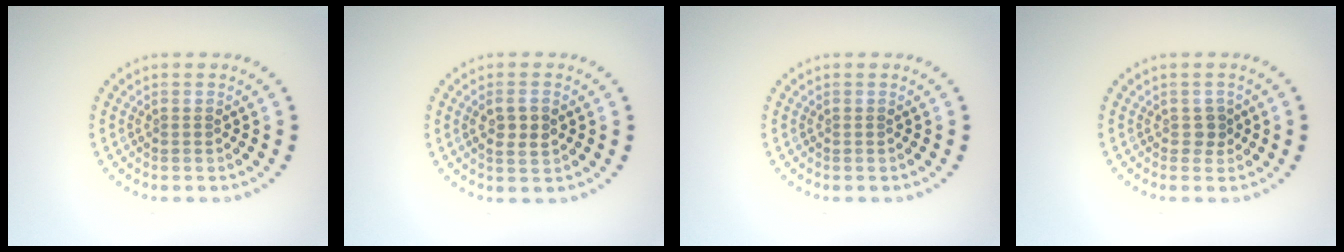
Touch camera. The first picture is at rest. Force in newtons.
{"total": 2.4, "press": 2.4, "slide": 0.3}
{"total": 0.0}
{"total": 1.0, "press": 0.9, "slide": 0.6}